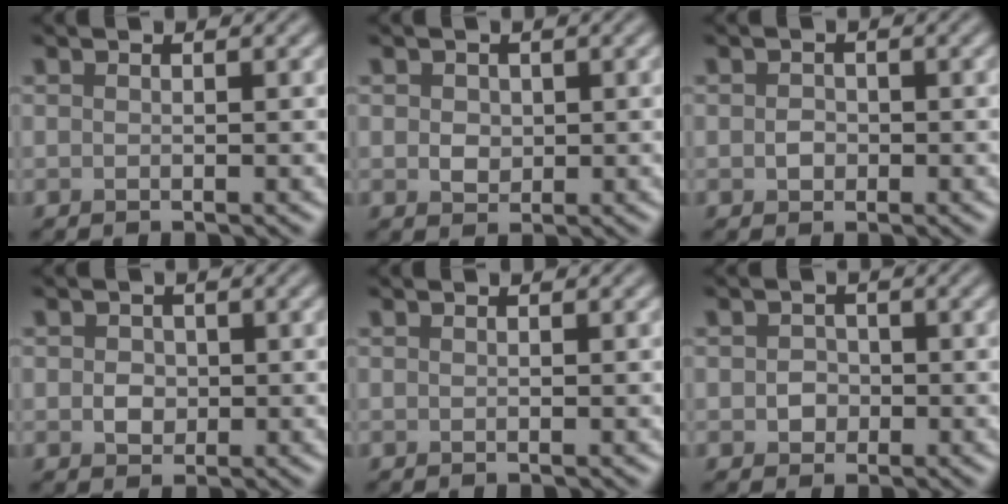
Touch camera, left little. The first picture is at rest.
{"total": 1.5, "force": [0.3, 1.3, 0.8], "torque": [-0.014, -0.003, 0.004]}
{"total": 1.2, "force": [-0.2, 1.0, 0.6], "torque": [-0.010, -0.003, -0.006]}
{"total": 1.7, "force": [0.0, 1.5, 0.8], "torque": [-0.012, -0.003, -0.002]}
{"total": 0.0}
{"total": 1.6, "force": [-0.2, 1.5, 0.6], "torque": [-0.007, -0.002, -0.007]}